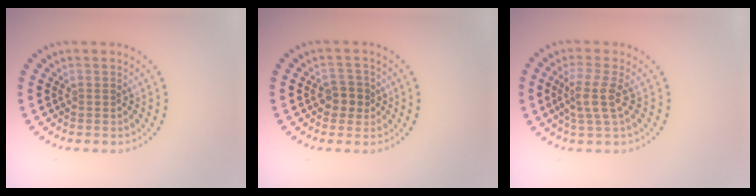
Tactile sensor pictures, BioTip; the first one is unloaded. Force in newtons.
{"total": 2.1, "press": 2.0, "slide": 0.6}
{"total": 3.0, "press": 2.4, "slide": 1.8}